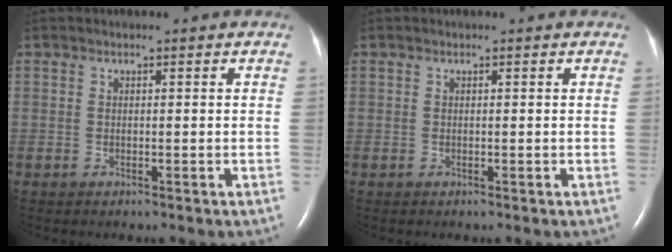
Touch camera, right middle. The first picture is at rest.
{"total": 0.0}